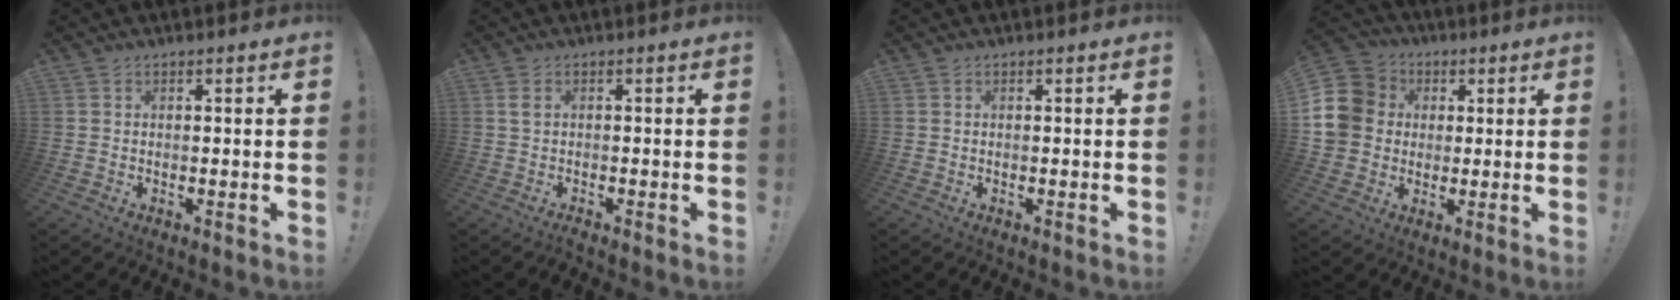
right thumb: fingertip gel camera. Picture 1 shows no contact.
{"total": 1.3, "force": [-0.3, 0.5, 1.1], "torque": [-0.022, 0.005, -0.006]}
{"total": 0.0}
{"total": 14.5, "force": [1.4, 12.9, 6.6], "torque": [-0.118, 0.008, 0.032]}